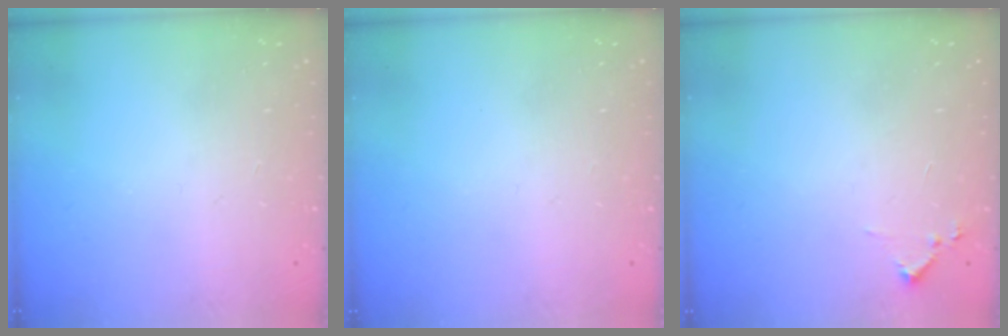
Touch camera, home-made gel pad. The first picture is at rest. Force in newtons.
{"total": 0.0}
{"total": 5.7, "press": 5.7, "slide": 0.6}